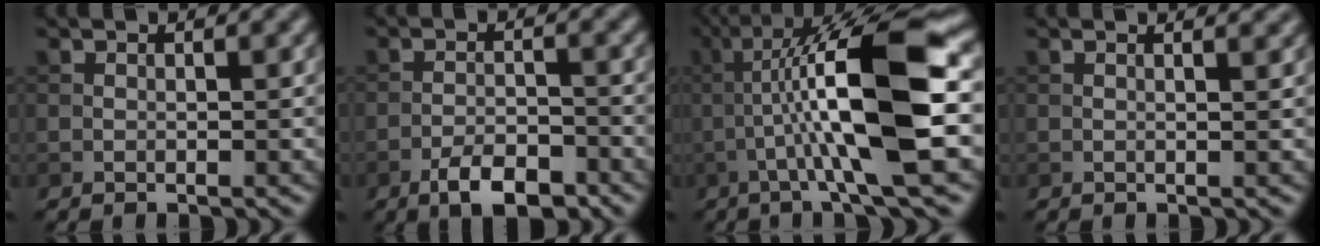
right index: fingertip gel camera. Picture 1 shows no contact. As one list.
[{"total": 4.4, "force": [-2.9, 1.6, 3.0], "torque": [-0.049, 0.000, -0.052]}, {"total": 12.0, "force": [-0.9, 2.0, 11.8], "torque": [-0.200, 0.027, -0.015]}, {"total": 2.4, "force": [1.6, 1.0, 1.6], "torque": [-0.006, 0.006, -0.006]}]